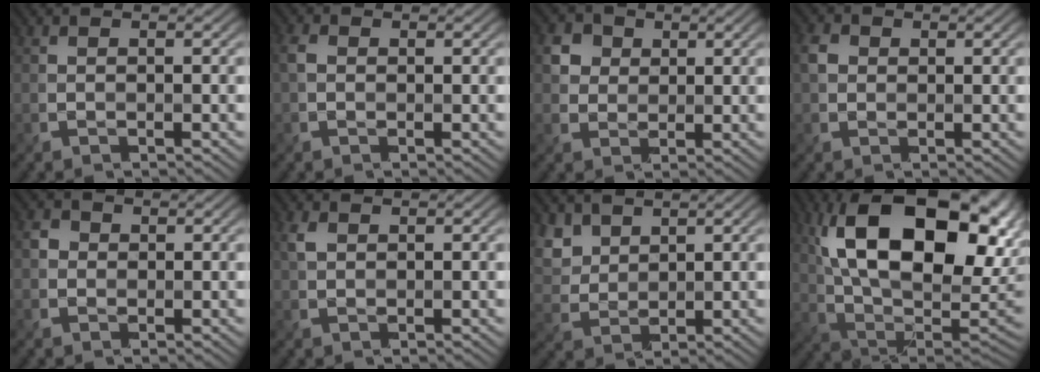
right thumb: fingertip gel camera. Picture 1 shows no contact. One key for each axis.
{"total": 2.0, "fx": 0.1, "fy": 1.5, "fz": 1.3, "tx": -0.035, "ty": 0.000, "tz": 0.001}
{"total": 3.9, "fx": 1.6, "fy": 3.3, "fz": 1.3, "tx": -0.043, "ty": -0.004, "tz": 0.036}
{"total": 2.4, "fx": 0.5, "fy": 2.1, "fz": 1.1, "tx": -0.030, "ty": 0.003, "tz": 0.006}
{"total": 1.9, "fx": 0.2, "fy": 1.8, "fz": 0.5, "tx": -0.015, "ty": -0.002, "tz": 0.001}
{"total": 1.7, "fx": 0.8, "fy": 1.1, "fz": 1.1, "tx": -0.033, "ty": 0.001, "tz": 0.019}
{"total": 5.2, "fx": 3.5, "fy": 3.1, "fz": 2.1, "tx": -0.069, "ty": -0.001, "tz": 0.081}
{"total": 20.5, "fx": 6.2, "fy": 11.6, "fz": 15.7, "tx": -0.269, "ty": 0.025, "tz": 0.107}